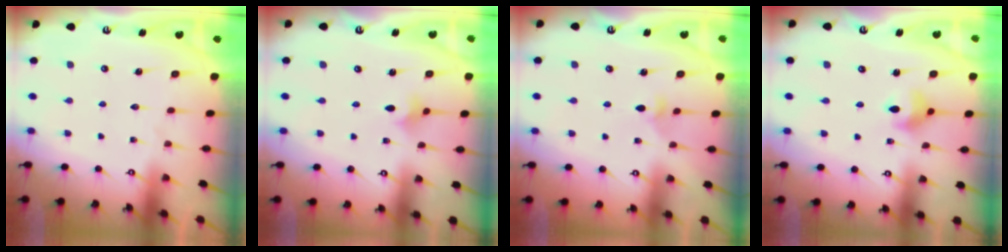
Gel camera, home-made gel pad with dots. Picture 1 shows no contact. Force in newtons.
{"total": 2.2, "press": 2.1, "slide": 0.6}
{"total": 3.7, "press": 3.6, "slide": 0.7}
{"total": 7.2, "press": 6.9, "slide": 2.0}